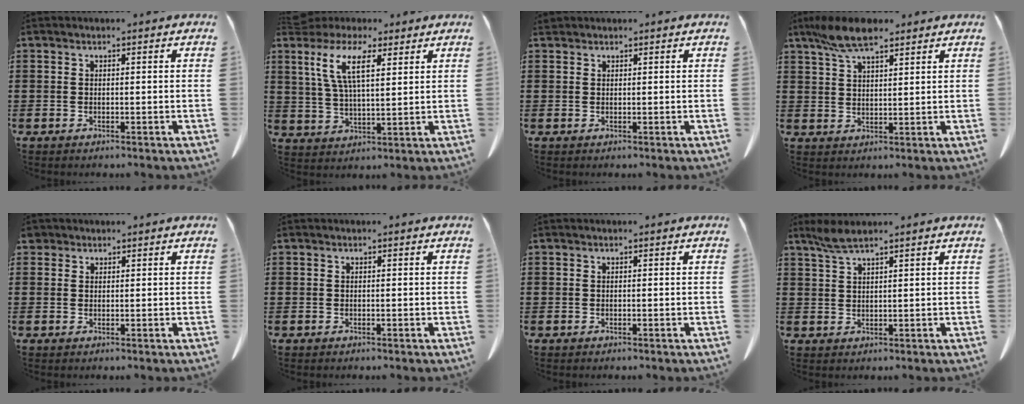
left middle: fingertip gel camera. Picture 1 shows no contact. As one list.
[{"total": 8.4, "force": [4.3, 2.9, 6.6], "torque": [-0.138, 0.002, 0.078]}, {"total": 0.7, "force": [0.6, 0.2, 0.1], "torque": [-0.006, 0.000, 0.013]}, {"total": 7.4, "force": [5.4, 2.1, 4.7], "torque": [-0.105, -0.003, 0.100]}, {"total": 1.5, "force": [1.2, 0.8, 0.2], "torque": [-0.011, 0.003, 0.025]}, {"total": 0.0}, {"total": 0.0}, {"total": 3.1, "force": [2.4, 0.2, 2.0], "torque": [-0.046, -0.001, 0.045]}]